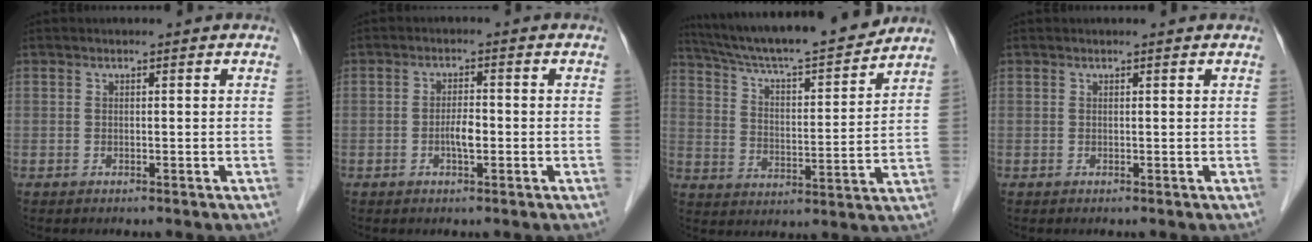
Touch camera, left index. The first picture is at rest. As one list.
[{"total": 2.7, "force": [-1.0, 0.7, 2.4], "torque": [-0.044, -0.001, -0.017]}, {"total": 18.9, "force": [17.1, 1.0, 7.9], "torque": [-0.135, 0.001, 0.266]}, {"total": 0.7, "force": [0.7, 0.1, 0.2], "torque": [-0.011, 0.001, 0.006]}]